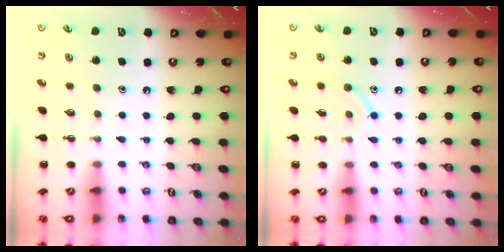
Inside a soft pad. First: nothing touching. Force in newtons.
{"total": 8.0, "press": 7.8, "slide": 1.4}